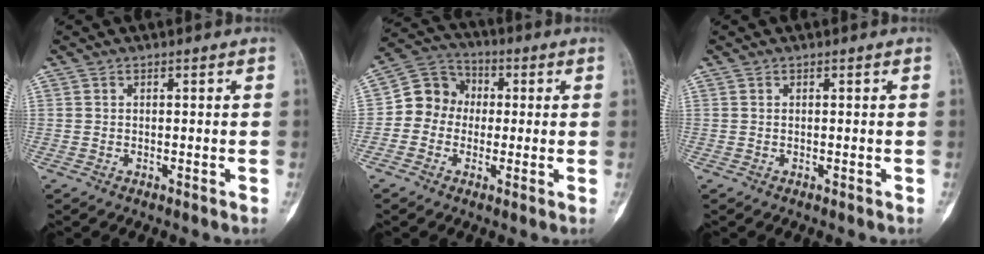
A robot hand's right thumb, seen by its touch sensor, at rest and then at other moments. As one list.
[{"total": 9.0, "force": [-0.2, 8.1, 3.9], "torque": [-0.036, 0.030, -0.022]}, {"total": 0.0}]